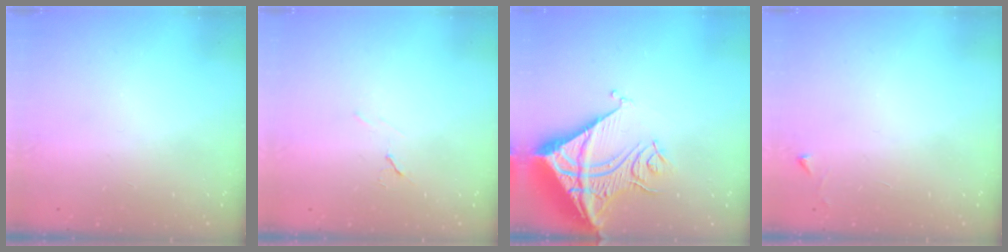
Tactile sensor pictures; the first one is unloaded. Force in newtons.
{"total": 6.0, "press": 5.3, "slide": 2.8}
{"total": 18.3, "press": 18.1, "slide": 2.4}
{"total": 2.3, "press": 2.3, "slide": 0.4}